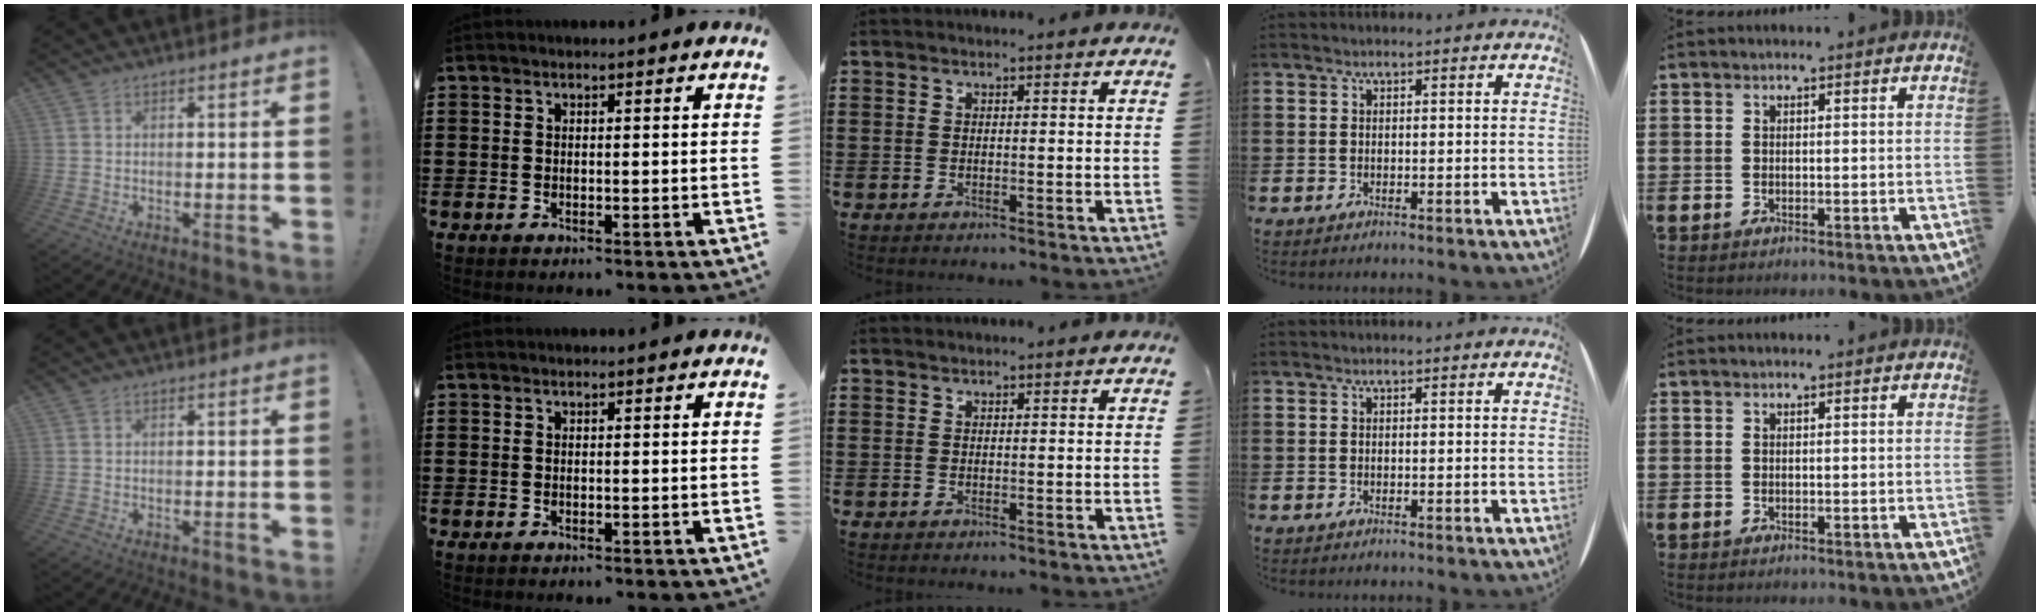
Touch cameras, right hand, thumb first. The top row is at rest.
{}